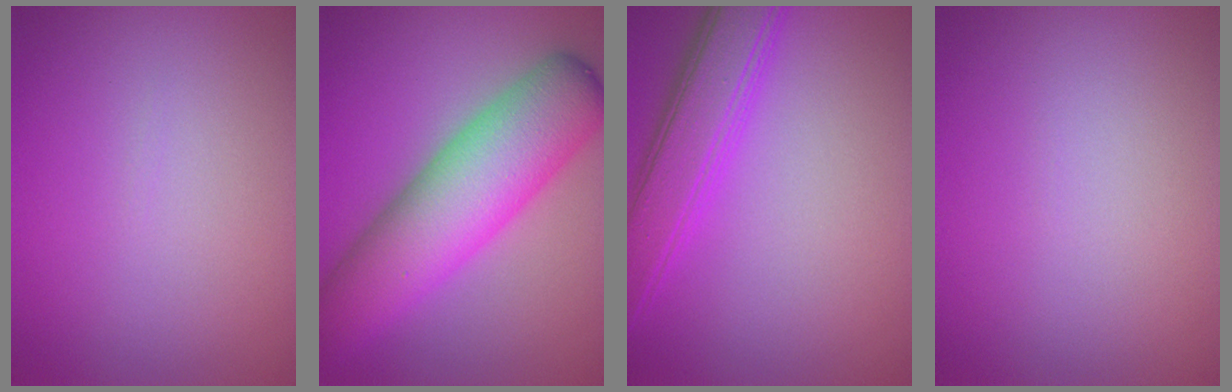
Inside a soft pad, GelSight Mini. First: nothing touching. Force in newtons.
{"total": 9.5, "press": 9.5, "slide": 0.2}
{"total": 4.9, "press": 4.8, "slide": 0.3}
{"total": 0.0}